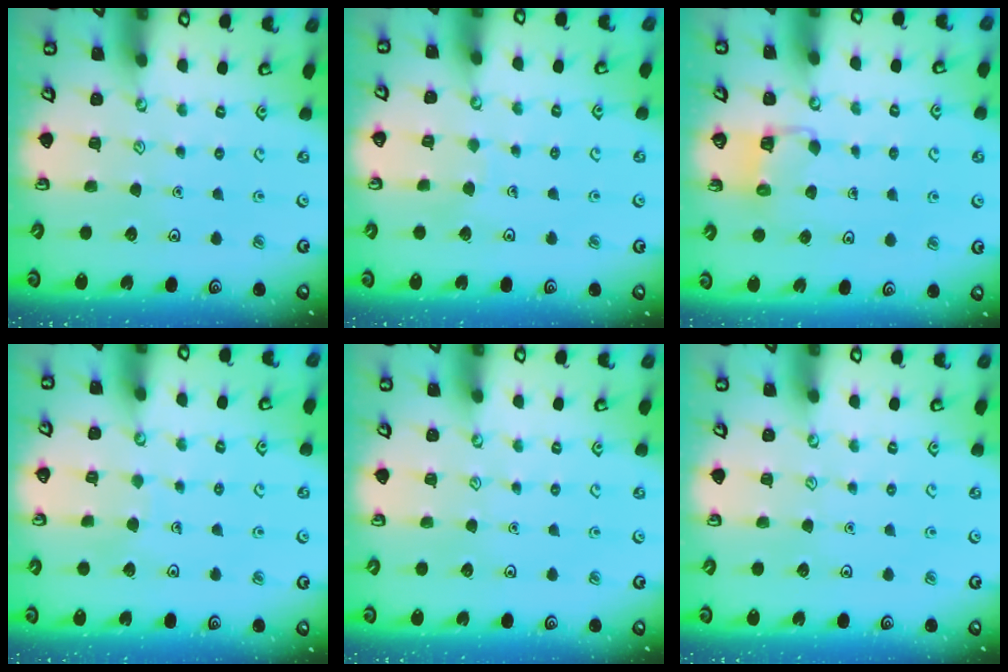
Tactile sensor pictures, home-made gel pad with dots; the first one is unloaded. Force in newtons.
{"total": 2.2, "press": 2.2, "slide": 0.1}
{"total": 3.3, "press": 3.3, "slide": 0.3}
{"total": 2.2, "press": 2.2, "slide": 0.1}
{"total": 0.0}
{"total": 0.0}